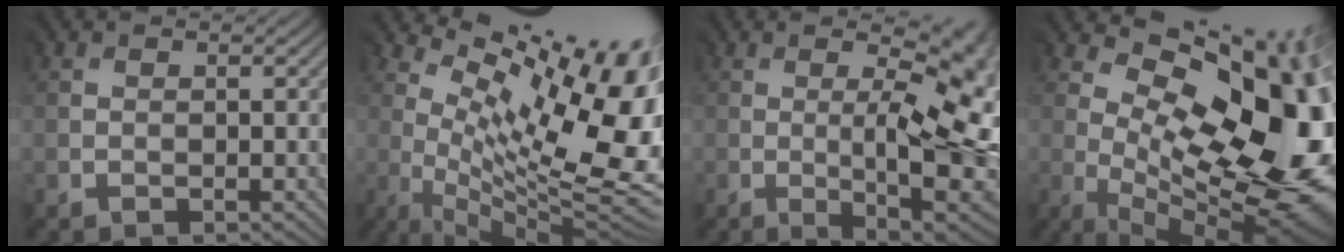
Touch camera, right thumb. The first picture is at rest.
{"total": 16.6, "force": [5.0, 6.7, 14.4], "torque": [-0.206, 0.013, 0.105]}
{"total": 14.0, "force": [-1.0, 4.3, 13.3], "torque": [-0.149, 0.012, -0.009]}
{"total": 17.4, "force": [2.2, 8.4, 15.1], "torque": [-0.195, -0.003, 0.053]}